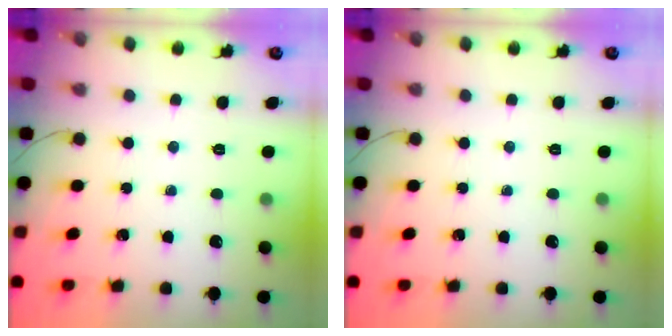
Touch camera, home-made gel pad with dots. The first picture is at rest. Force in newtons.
{"total": 0.0}